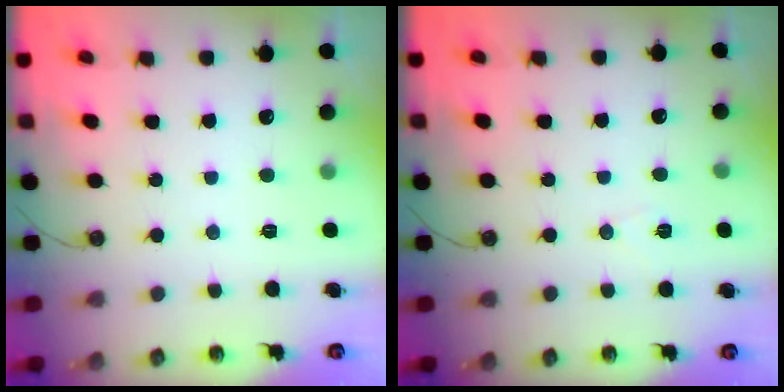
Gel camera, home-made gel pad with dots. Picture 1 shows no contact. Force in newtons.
{"total": 4.8, "press": 3.2, "slide": 3.7}